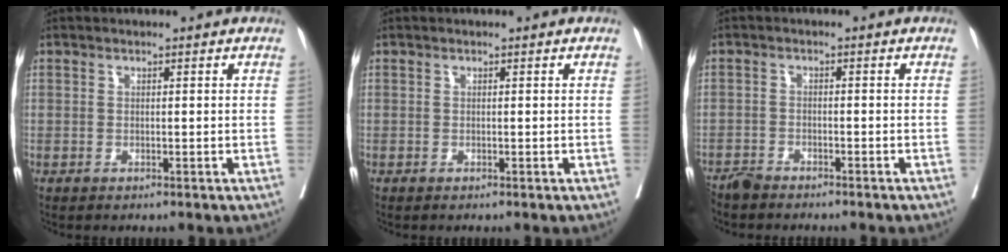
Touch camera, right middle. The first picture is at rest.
{"total": 0.0}
{"total": 3.1, "force": [-2.9, 0.5, 0.8], "torque": [-0.013, -0.007, -0.047]}